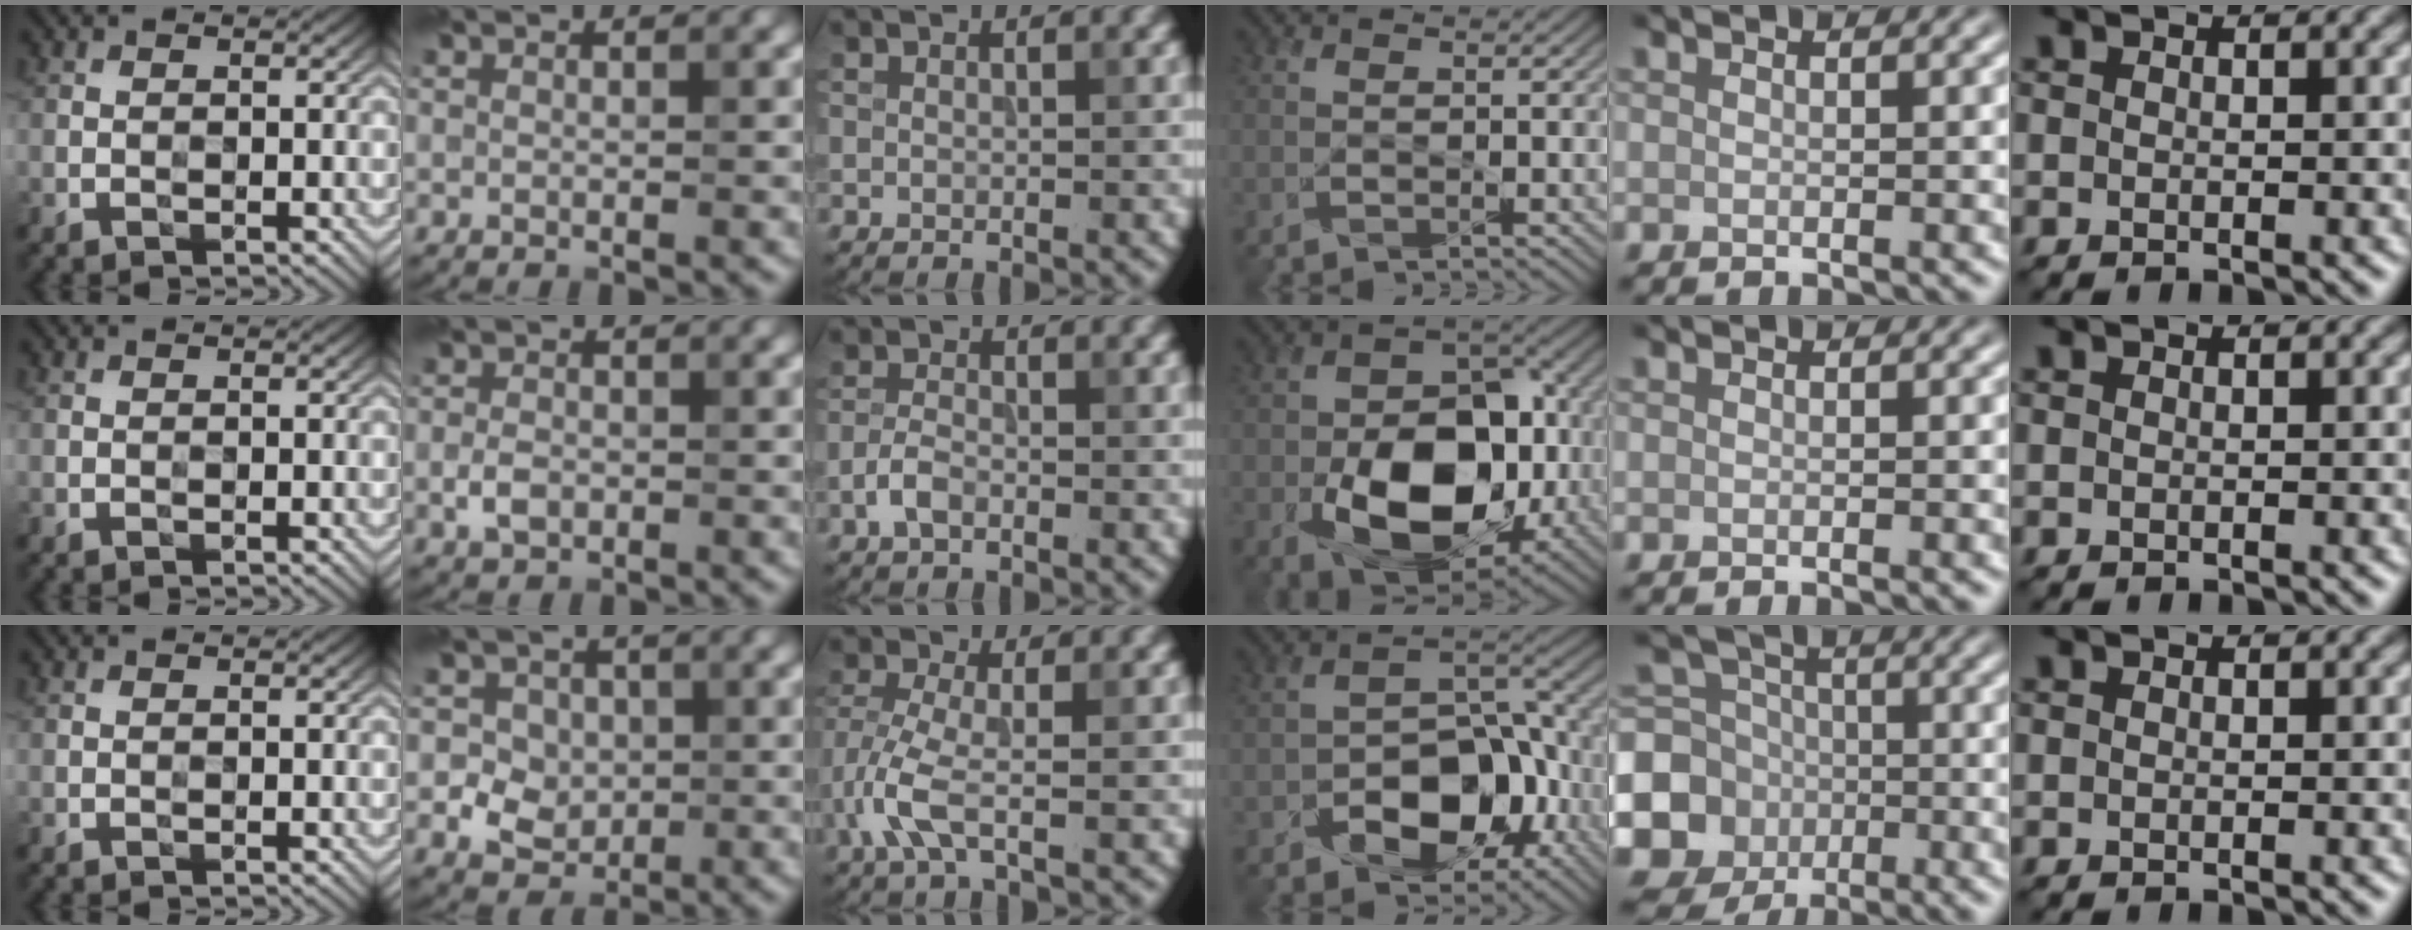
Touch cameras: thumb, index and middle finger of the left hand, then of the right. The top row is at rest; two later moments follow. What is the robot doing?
{"motion": "wipe", "object": "compact mirror"}